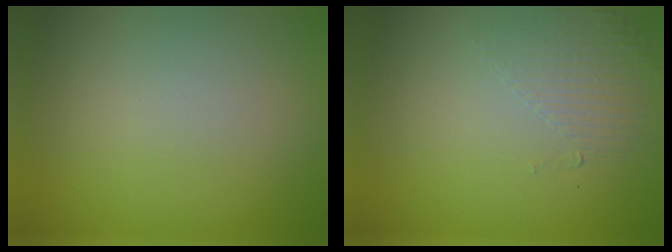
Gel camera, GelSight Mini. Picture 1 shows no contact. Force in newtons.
{"total": 1.6, "press": 0.4, "slide": 1.5}